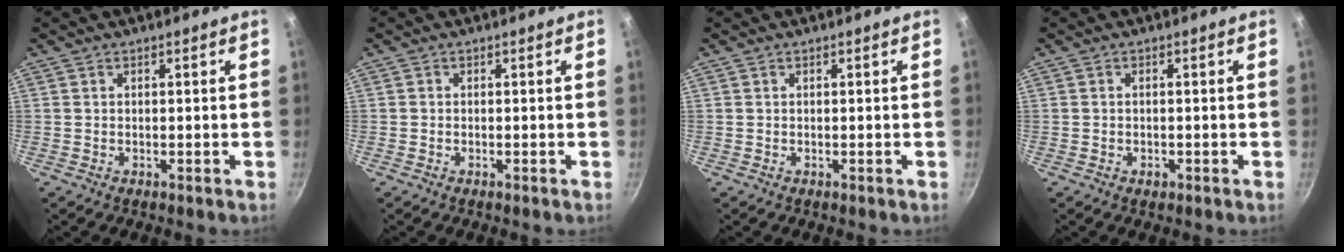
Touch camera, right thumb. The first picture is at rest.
{"total": 0.0}
{"total": 0.0}
{"total": 1.3, "force": [-0.6, 0.9, 0.7], "torque": [-0.011, 0.002, -0.009]}